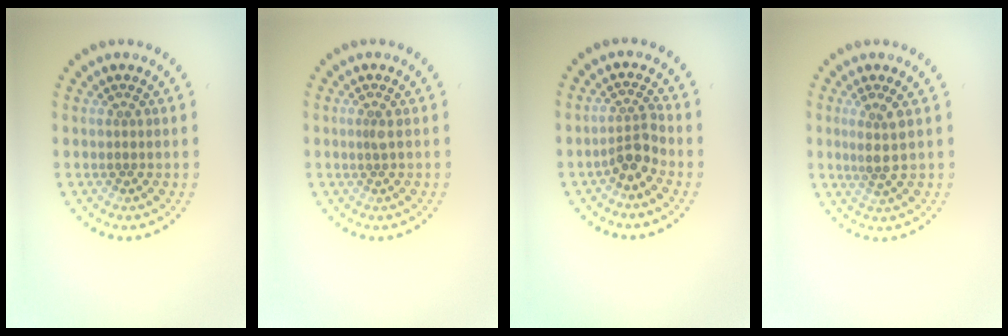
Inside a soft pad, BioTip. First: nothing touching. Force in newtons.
{"total": 0.8, "press": 0.6, "slide": 0.6}
{"total": 2.3, "press": 1.8, "slide": 1.5}
{"total": 2.3, "press": 1.7, "slide": 1.5}